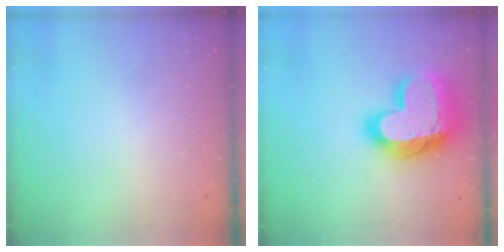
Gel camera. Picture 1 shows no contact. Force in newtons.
{"total": 25.8, "press": 25.7, "slide": 1.9}